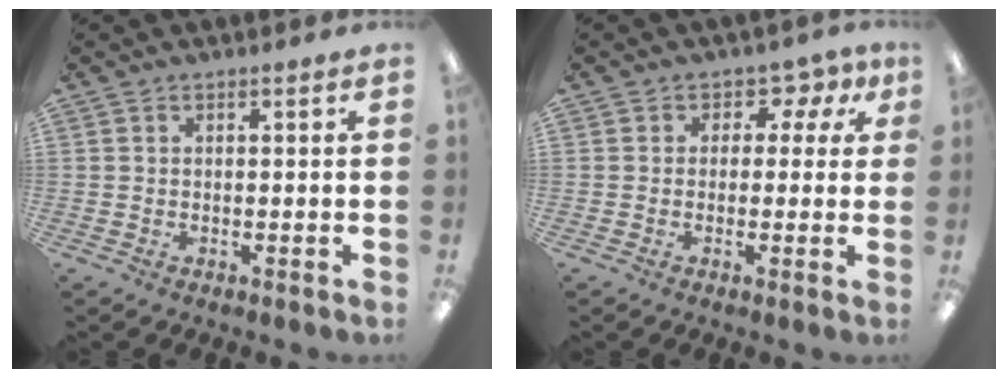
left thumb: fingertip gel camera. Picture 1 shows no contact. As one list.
[{"total": 4.0, "force": [0.8, 3.4, 1.9], "torque": [-0.030, 0.002, 0.010]}]